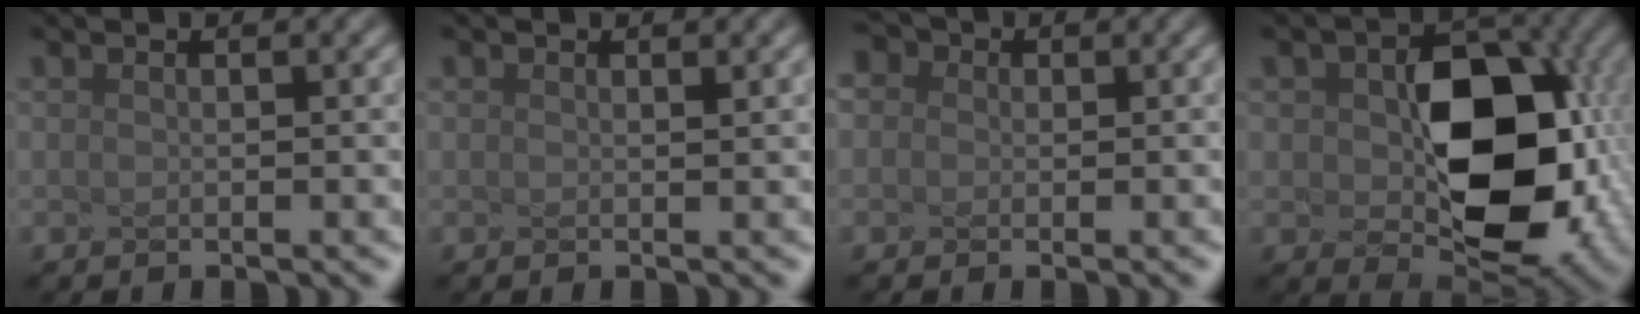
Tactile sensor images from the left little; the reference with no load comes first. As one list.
[{"total": 0.7, "force": [-0.1, -0.5, -0.4], "torque": [-0.006, -0.005, 0.016]}, {"total": 1.7, "force": [0.7, 1.5, 0.5], "torque": [-0.028, 0.015, 0.017]}, {"total": 9.6, "force": [-1.2, 6.1, 7.3], "torque": [-0.142, -0.022, 0.033]}]